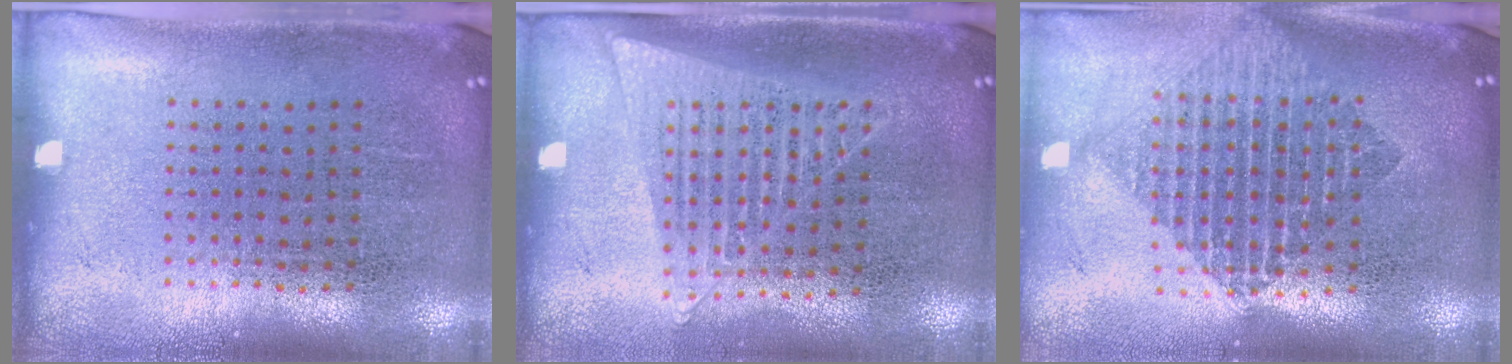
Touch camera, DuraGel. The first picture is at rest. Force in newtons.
{"total": 1.2, "press": 1.2, "slide": 0.4}
{"total": 2.0, "press": 1.6, "slide": 1.1}